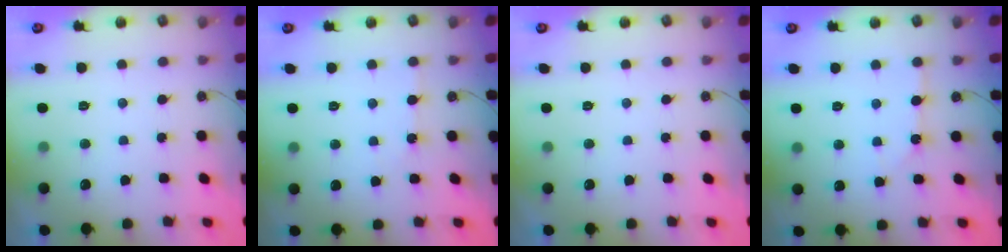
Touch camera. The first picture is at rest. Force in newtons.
{"total": 2.7, "press": 2.7, "slide": 0.4}
{"total": 0.0}
{"total": 3.8, "press": 3.8, "slide": 0.6}